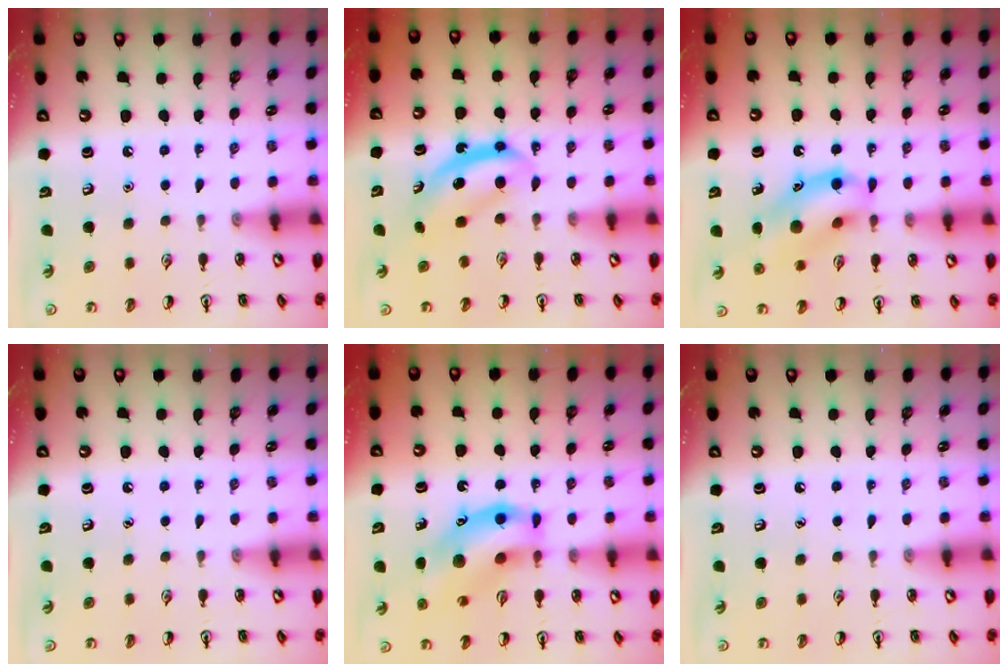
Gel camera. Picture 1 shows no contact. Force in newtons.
{"total": 5.9, "press": 5.8, "slide": 0.8}
{"total": 13.9, "press": 13.8, "slide": 1.7}
{"total": 0.0}
{"total": 15.0, "press": 14.7, "slide": 3.1}
{"total": 0.0}